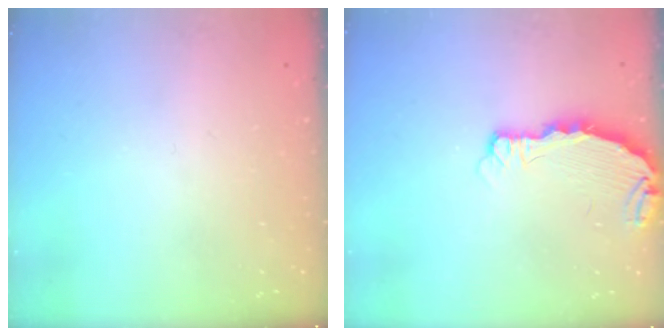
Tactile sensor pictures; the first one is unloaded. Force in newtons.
{"total": 3.9, "press": 3.9, "slide": 0.5}